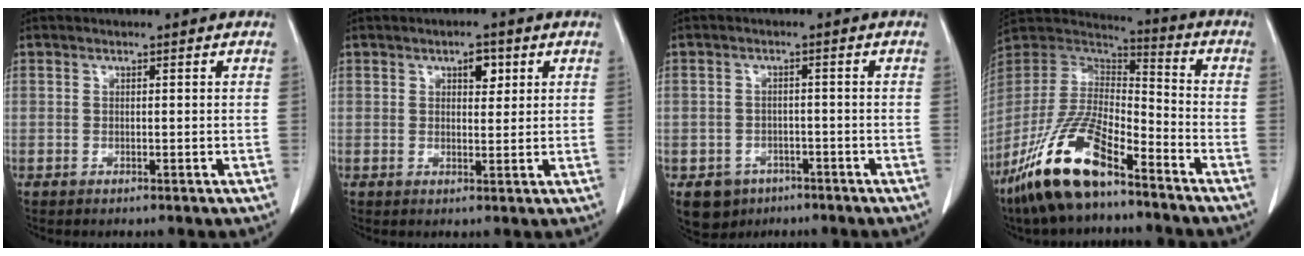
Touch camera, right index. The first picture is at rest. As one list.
[{"total": 2.9, "force": [1.4, 1.4, 2.1], "torque": [-0.030, 0.001, 0.021]}, {"total": 5.0, "force": [-3.0, 3.9, 1.0], "torque": [-0.014, 0.005, -0.041]}, {"total": 17.3, "force": [-11.6, 4.5, 12.0], "torque": [-0.256, -0.010, -0.220]}]